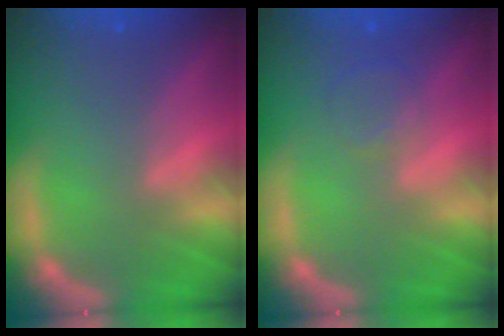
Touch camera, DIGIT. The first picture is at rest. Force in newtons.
{"total": 2.0}